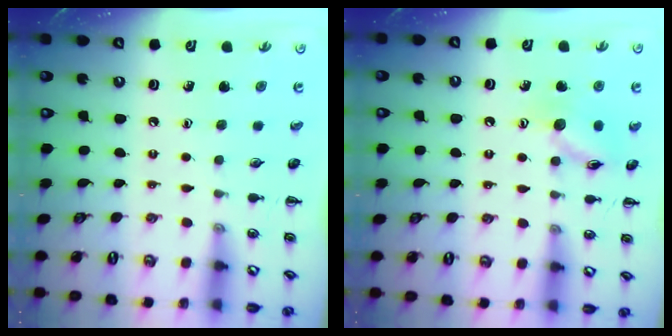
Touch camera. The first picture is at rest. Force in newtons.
{"total": 9.8, "press": 9.8, "slide": 0.5}